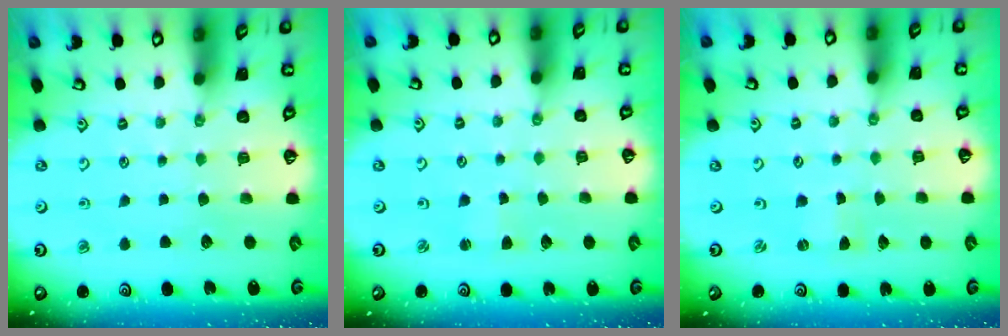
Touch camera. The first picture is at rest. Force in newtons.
{"total": 1.6, "press": 1.6, "slide": 0.3}
{"total": 0.0}